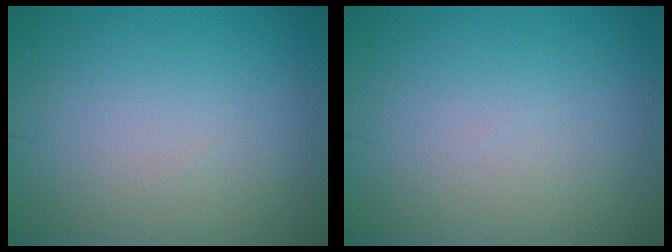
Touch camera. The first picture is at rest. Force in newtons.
{"total": 0.0}